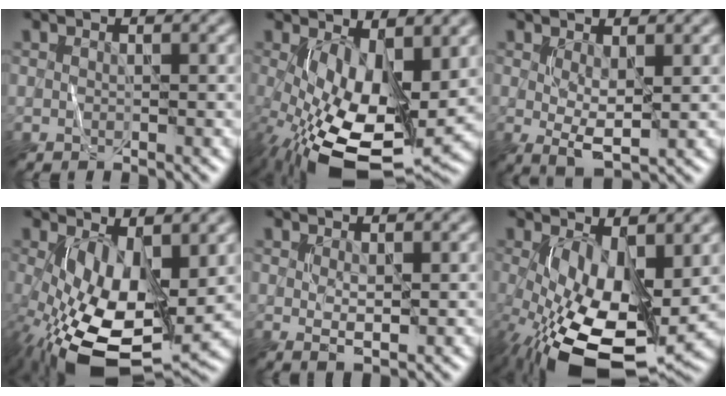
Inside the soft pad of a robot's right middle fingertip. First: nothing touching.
{"total": 11.4, "force": [-1.3, 5.5, 9.9], "torque": [-0.190, -0.032, -0.009]}
{"total": 2.2, "force": [0.4, 0.7, 2.1], "torque": [-0.040, -0.010, 0.014]}
{"total": 11.5, "force": [-1.8, 5.7, 9.9], "torque": [-0.200, -0.036, -0.017]}
{"total": 1.3, "force": [0.4, 0.5, 1.1], "torque": [-0.020, -0.005, 0.013]}
{"total": 12.6, "force": [-2.1, 6.1, 10.9], "torque": [-0.205, -0.036, -0.021]}